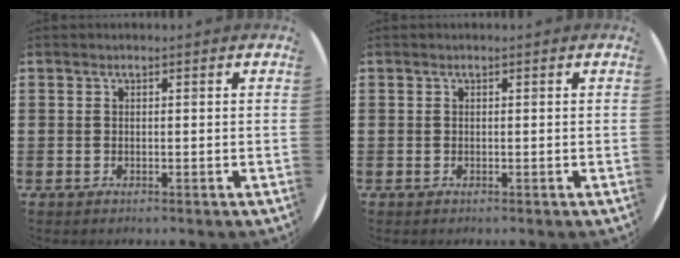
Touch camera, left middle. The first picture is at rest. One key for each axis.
{"total": 0.0}